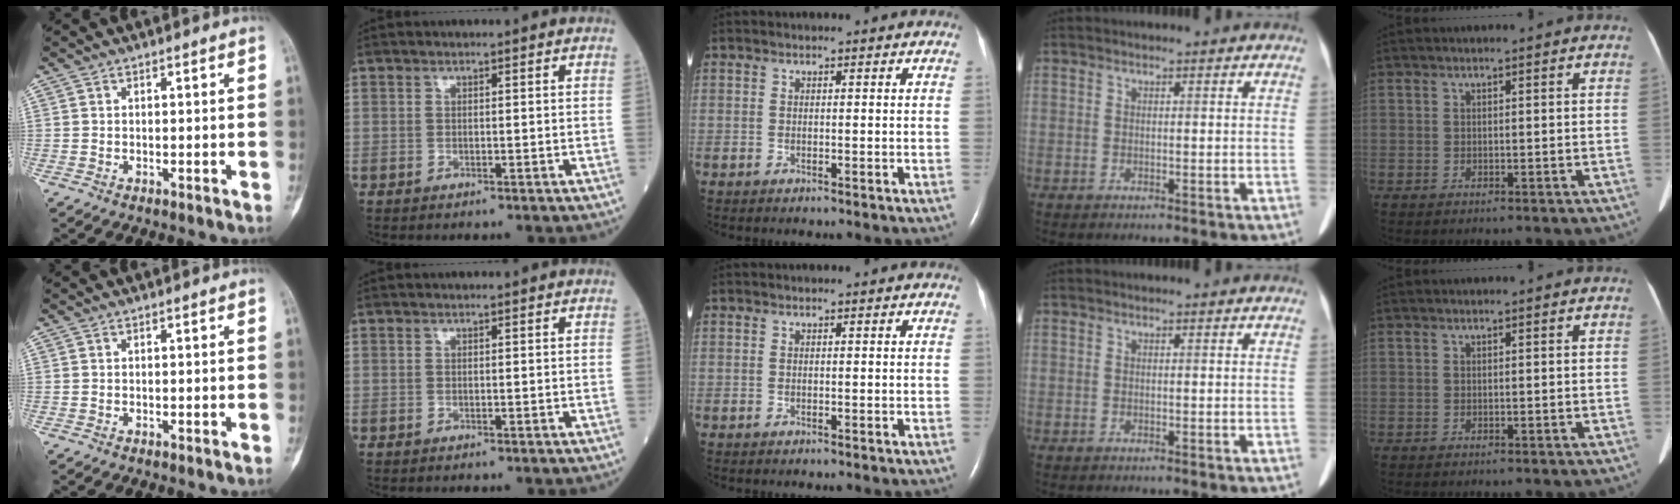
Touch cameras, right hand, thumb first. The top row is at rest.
{}